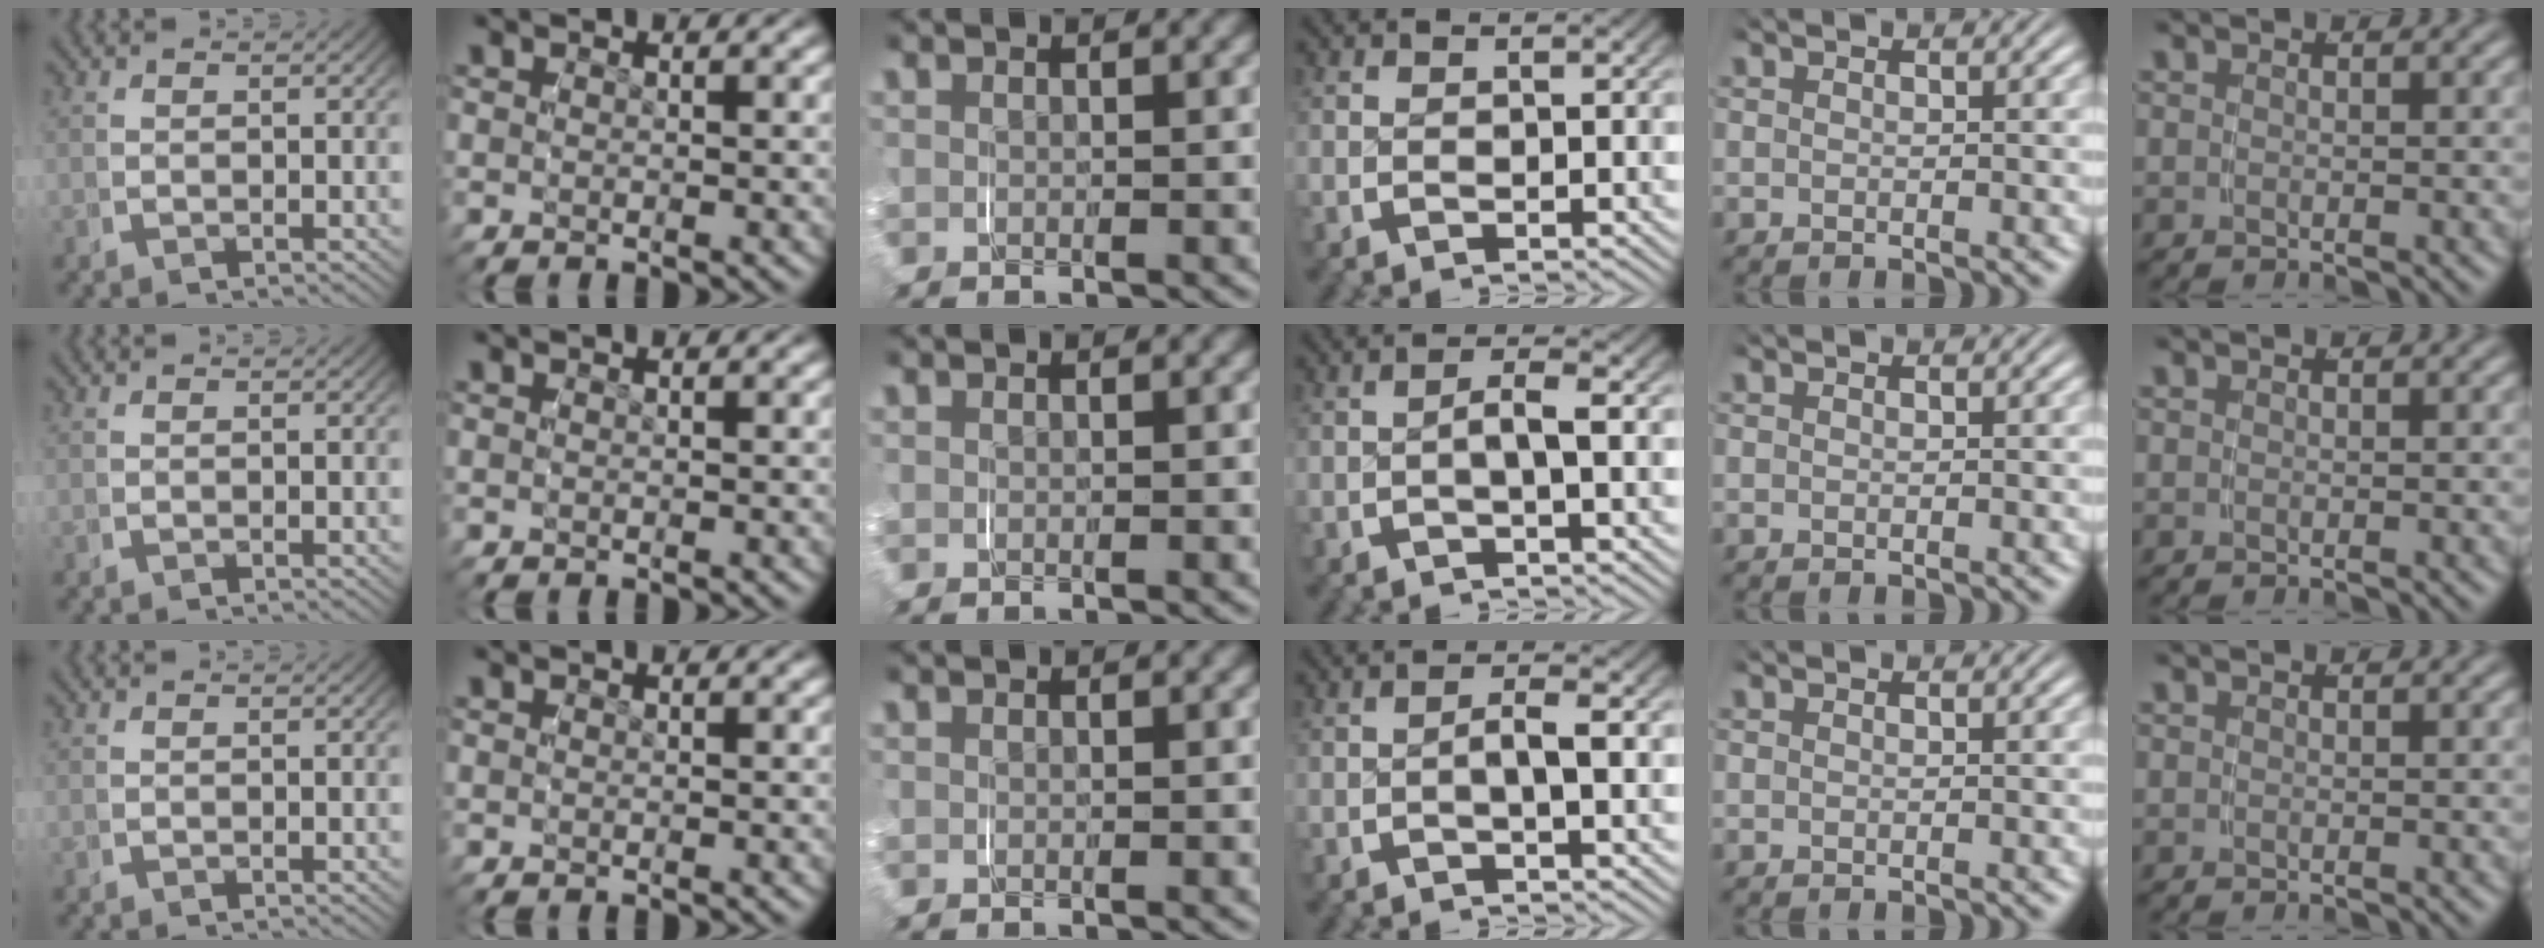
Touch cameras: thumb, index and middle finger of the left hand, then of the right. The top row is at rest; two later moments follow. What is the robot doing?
{"motion": "grasp_and_lifting", "object": "map"}